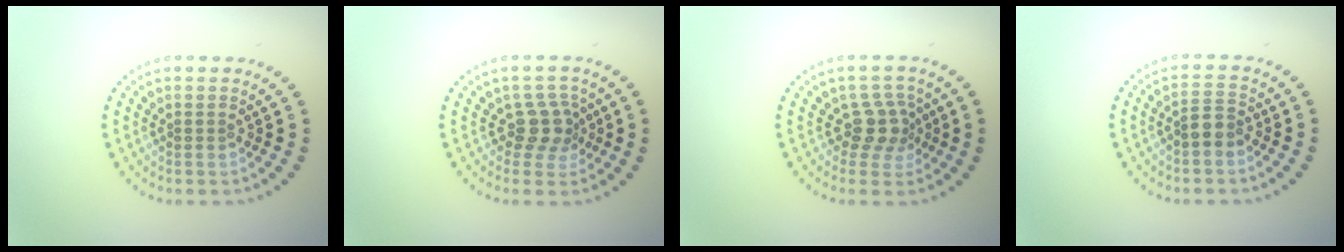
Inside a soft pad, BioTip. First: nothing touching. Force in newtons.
{"total": 2.7, "press": 2.1, "slide": 1.7}
{"total": 2.8, "press": 2.1, "slide": 1.8}
{"total": 2.0, "press": 1.7, "slide": 1.0}